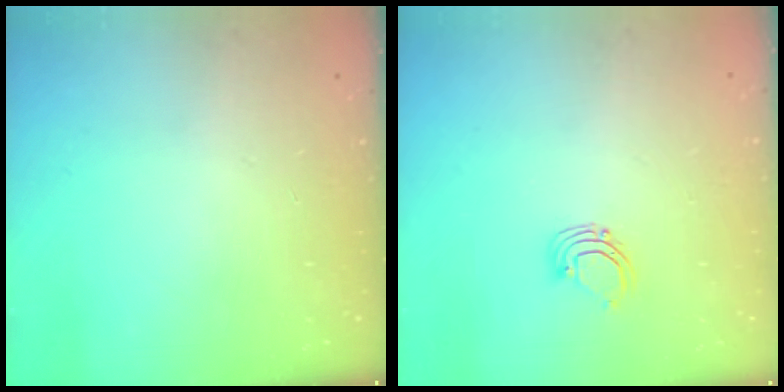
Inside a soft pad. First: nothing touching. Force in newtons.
{"total": 2.9, "press": 2.9, "slide": 0.3}